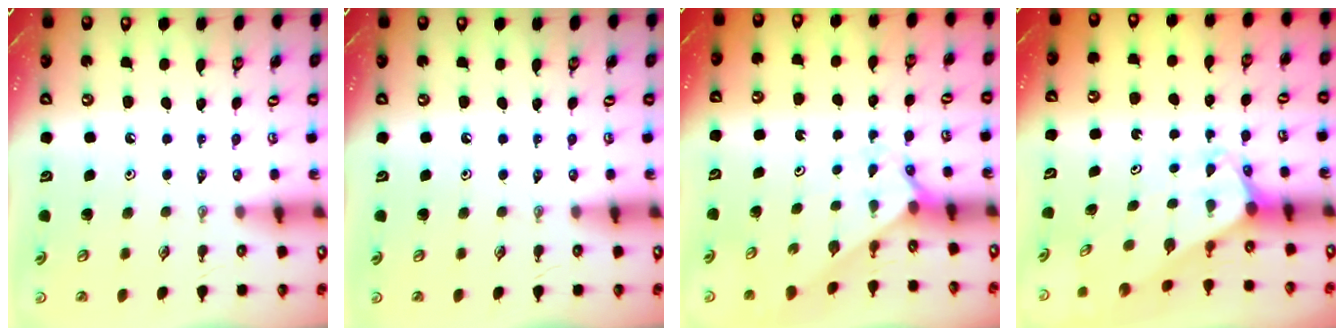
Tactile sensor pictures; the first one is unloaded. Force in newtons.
{"total": 0.0}
{"total": 2.5, "press": 2.5, "slide": 0.2}
{"total": 1.9, "press": 1.9, "slide": 0.1}